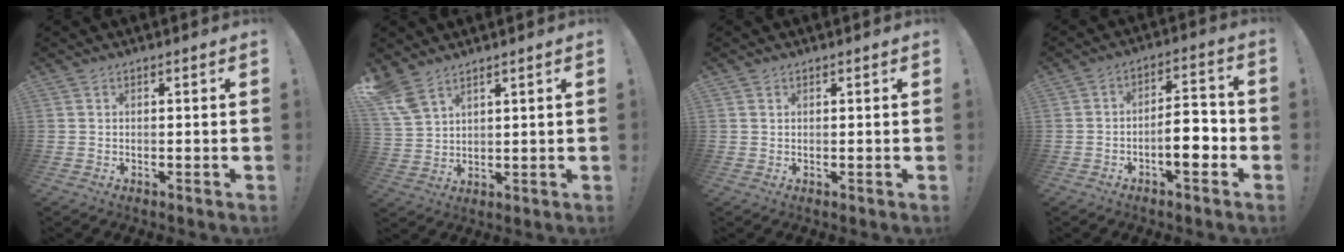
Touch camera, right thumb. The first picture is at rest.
{"total": 7.2, "force": [5.3, 3.2, 3.5], "torque": [-0.077, -0.019, 0.108]}
{"total": 0.6, "force": [0.5, 0.3, 0.2], "torque": [0.002, -0.002, 0.008]}
{"total": 9.8, "force": [-3.3, 3.5, 8.6], "torque": [-0.126, 0.016, -0.059]}